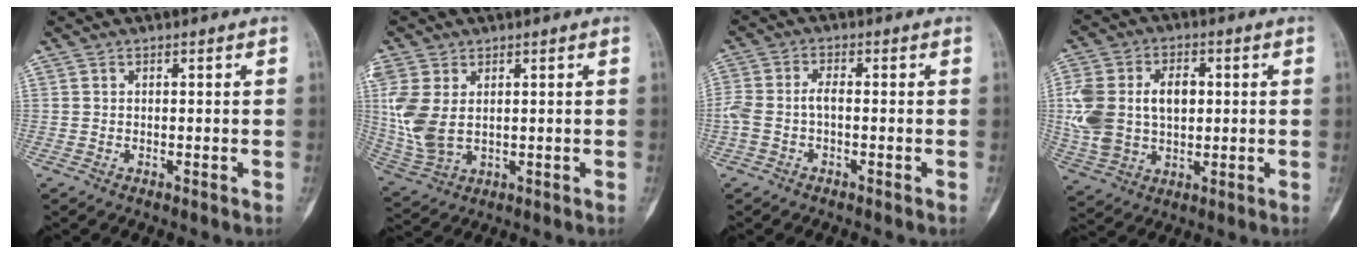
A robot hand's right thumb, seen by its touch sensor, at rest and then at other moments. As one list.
[{"total": 10.2, "force": [1.7, 6.5, 7.7], "torque": [-0.189, -0.003, 0.048]}, {"total": 4.8, "force": [-0.9, 2.5, 4.0], "torque": [-0.103, 0.020, -0.019]}, {"total": 15.8, "force": [1.6, 10.8, 11.5], "torque": [-0.230, 0.012, 0.038]}]